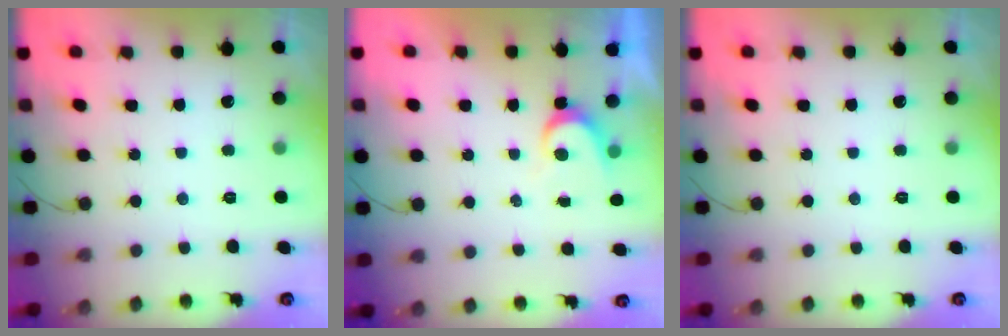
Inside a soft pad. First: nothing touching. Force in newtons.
{"total": 3.8, "press": 3.8, "slide": 0.3}
{"total": 0.0}